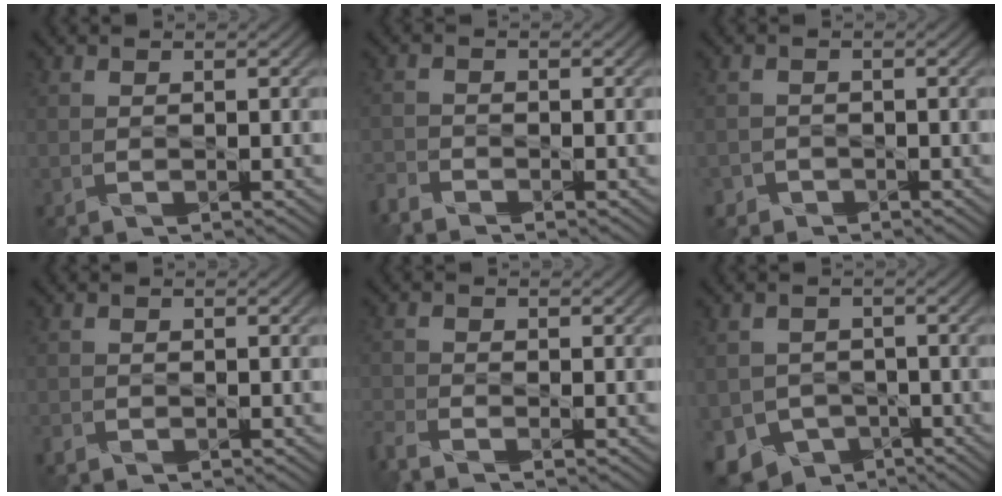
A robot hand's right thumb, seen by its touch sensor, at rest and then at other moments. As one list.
[{"total": 2.5, "force": [-2.4, 0.4, 0.5], "torque": [-0.015, -0.010, -0.059]}, {"total": 1.6, "force": [-1.2, 1.1, 0.0], "torque": [0.007, -0.001, -0.028]}, {"total": 0.8, "force": [-0.7, 0.4, 0.2], "torque": [-0.006, -0.002, -0.016]}, {"total": 3.6, "force": [-3.0, 0.9, 1.8], "torque": [-0.047, -0.016, -0.071]}, {"total": 7.4, "force": [-4.1, 5.6, 2.5], "torque": [-0.051, -0.022, -0.072]}]